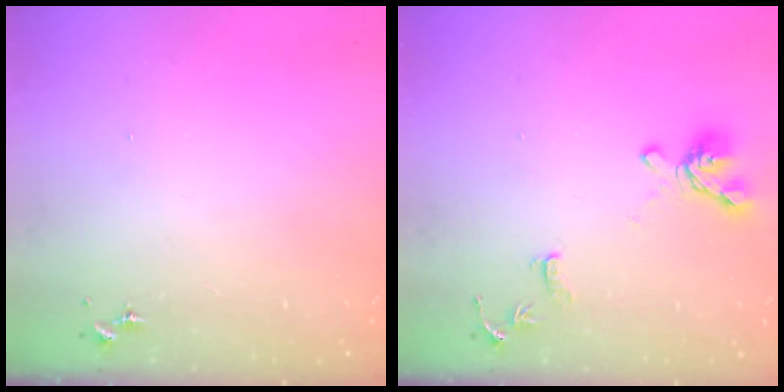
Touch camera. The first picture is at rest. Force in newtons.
{"total": 12.7, "press": 12.6, "slide": 1.5}